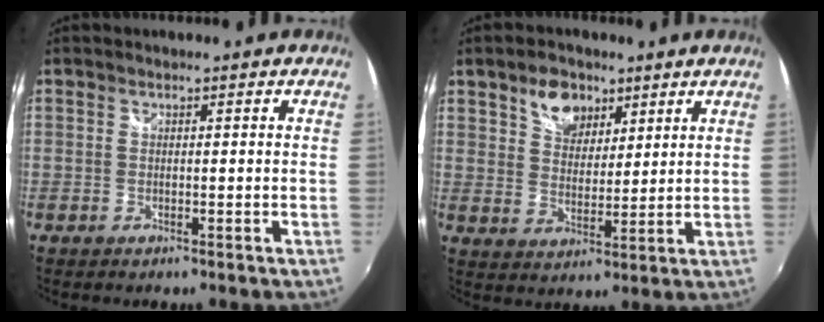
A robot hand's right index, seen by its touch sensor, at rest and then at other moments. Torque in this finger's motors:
{"motor_torque": [0.35, 0.34, 0.09, 0.04]}